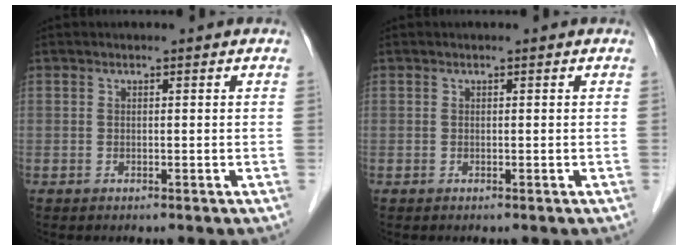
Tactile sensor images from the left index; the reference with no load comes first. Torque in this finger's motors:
{"motor_torque": [0.00, 0.00, 0.00, 0.00]}